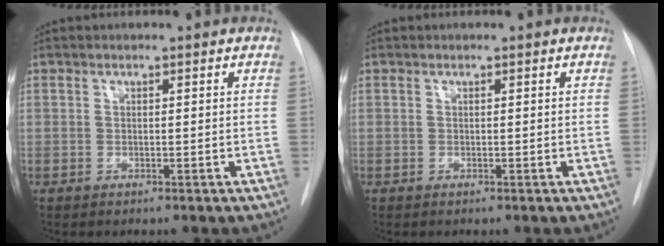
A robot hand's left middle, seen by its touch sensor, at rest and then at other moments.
{"total": 0.0}